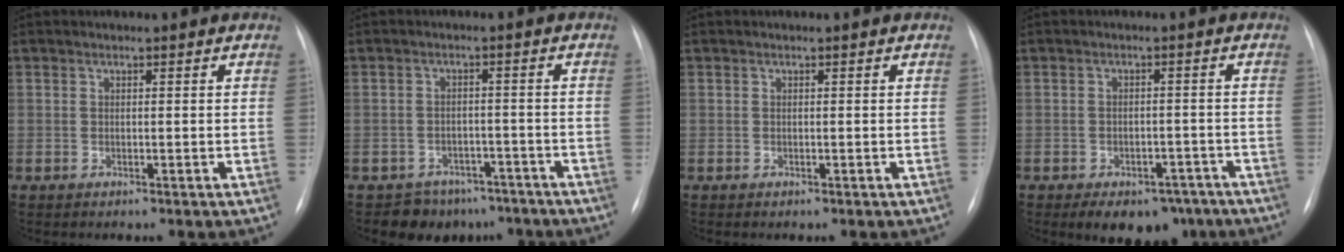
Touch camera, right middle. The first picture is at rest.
{"total": 6.7, "force": [-5.2, 4.2, 0.1], "torque": [0.017, 0.023, -0.069]}
{"total": 0.0}
{"total": 9.3, "force": [-6.4, 5.4, 4.0], "torque": [-0.039, 0.019, -0.084]}